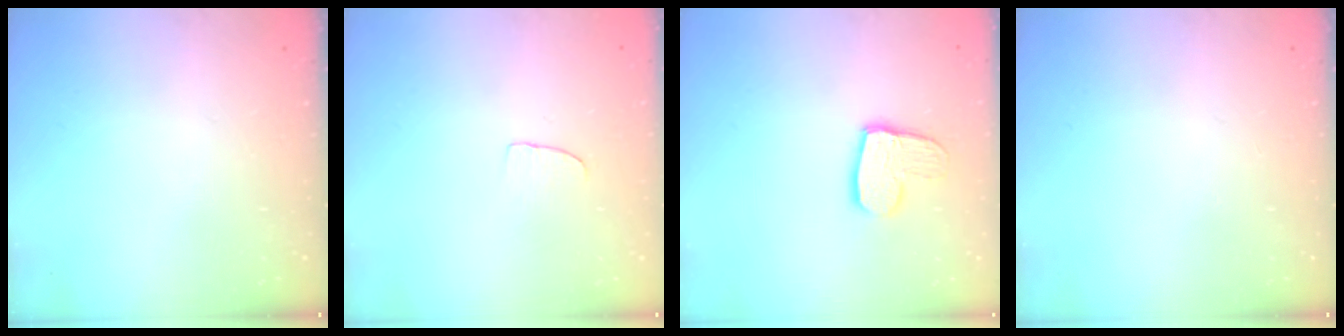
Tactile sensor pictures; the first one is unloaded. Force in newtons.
{"total": 3.1, "press": 3.1, "slide": 0.2}
{"total": 11.4, "press": 11.4, "slide": 1.0}
{"total": 0.0}